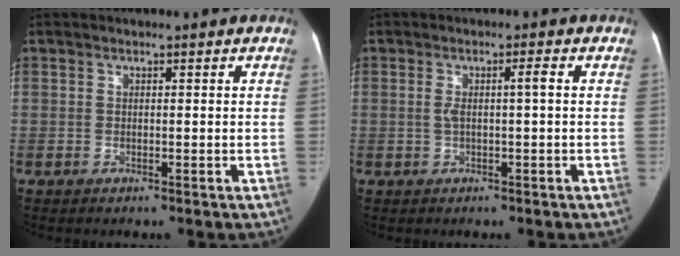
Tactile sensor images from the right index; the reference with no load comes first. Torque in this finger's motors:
{"motor_torque": [0.30, 0.09, 0.07, 0.02]}